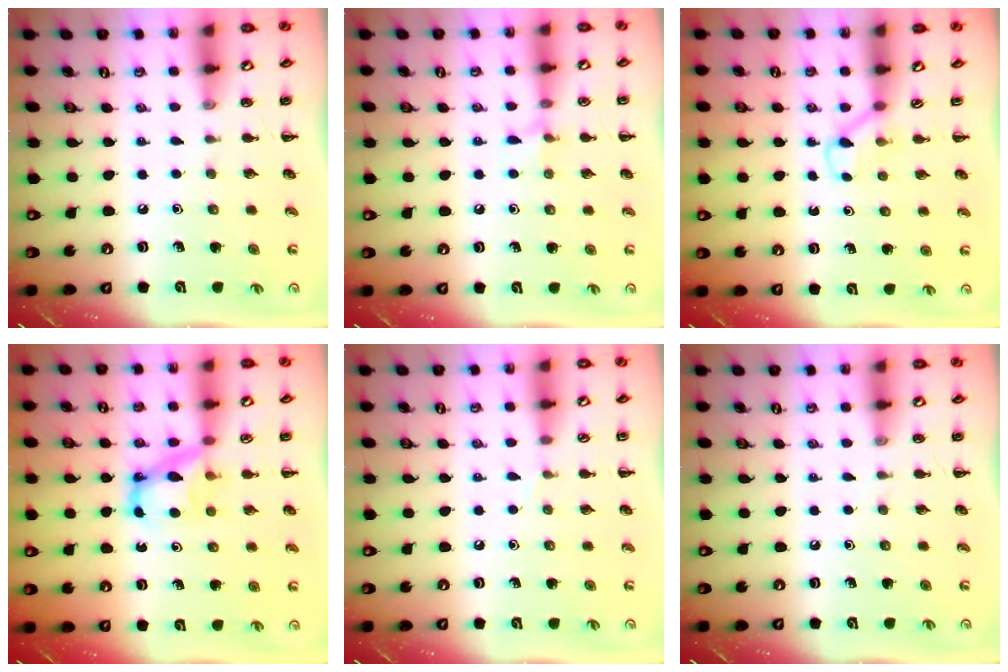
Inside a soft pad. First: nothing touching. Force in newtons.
{"total": 5.6, "press": 5.4, "slide": 1.5}
{"total": 2.5, "press": 2.3, "slide": 0.9}
{"total": 6.3, "press": 6.3, "slide": 0.5}
{"total": 2.9, "press": 2.7, "slide": 1.1}
{"total": 0.0}